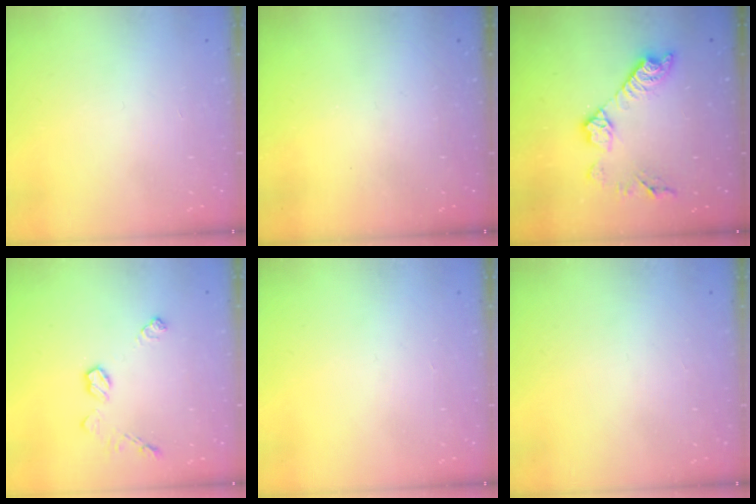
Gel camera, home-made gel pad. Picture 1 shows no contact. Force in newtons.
{"total": 0.0}
{"total": 12.3, "press": 12.2, "slide": 0.6}
{"total": 7.9, "press": 7.9, "slide": 0.3}
{"total": 0.0}
{"total": 0.0}